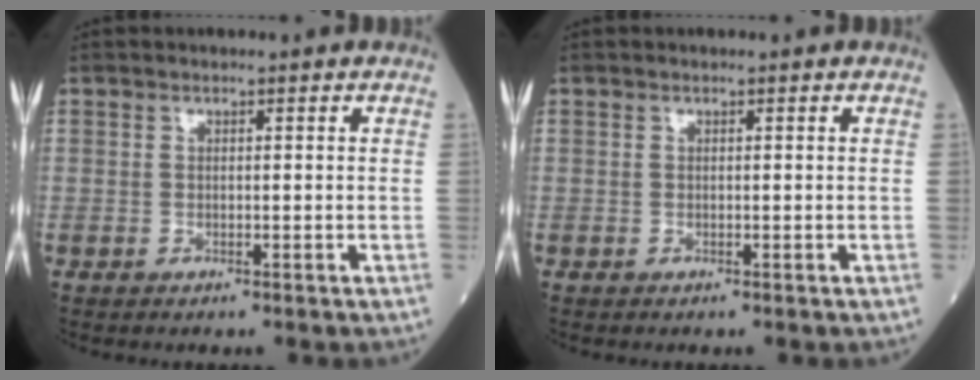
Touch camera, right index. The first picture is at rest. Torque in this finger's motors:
{"motor_torque": [-0.04, 0.00, -0.01, -0.01]}